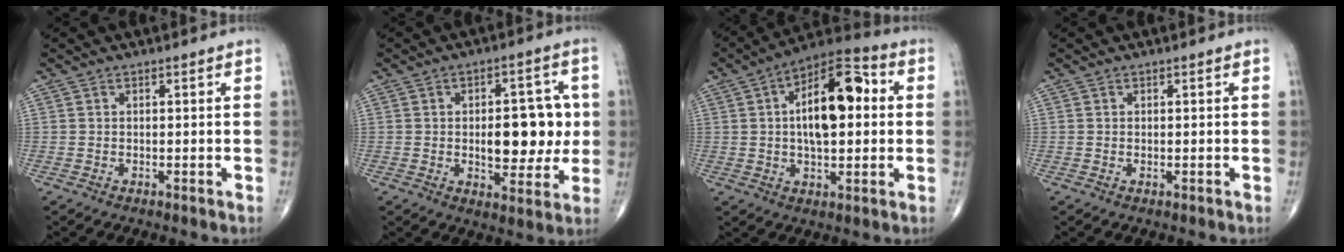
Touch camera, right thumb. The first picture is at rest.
{"total": 13.0, "force": [0.1, 6.7, 11.2], "torque": [-0.116, 0.006, 0.007]}
{"total": 16.6, "force": [2.4, 7.8, 14.5], "torque": [-0.212, 0.024, 0.029]}
{"total": 0.0}